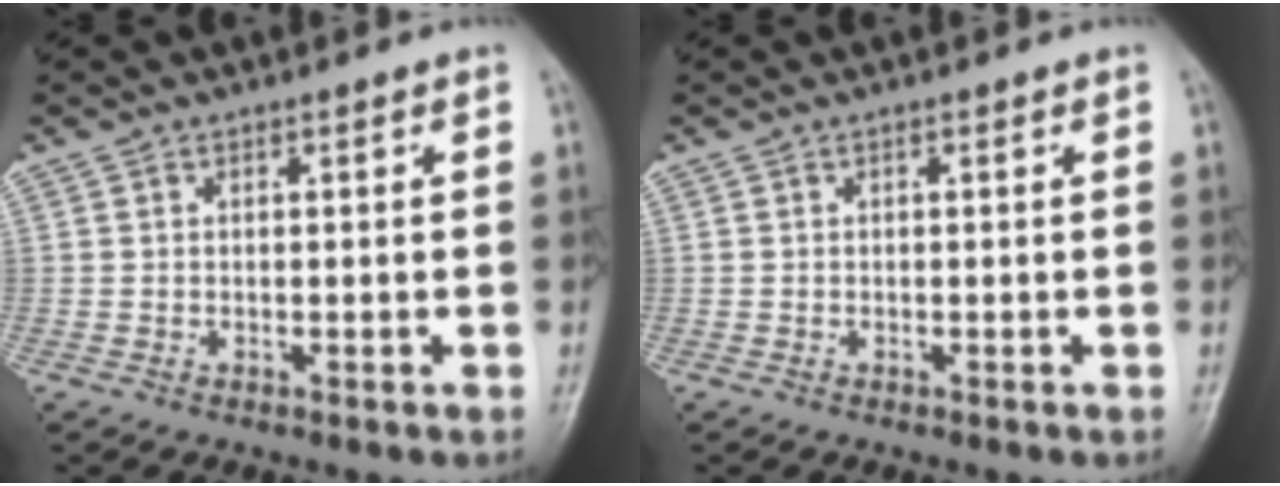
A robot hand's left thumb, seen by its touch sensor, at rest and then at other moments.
{"total": 0.0}